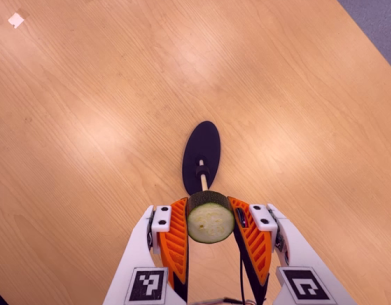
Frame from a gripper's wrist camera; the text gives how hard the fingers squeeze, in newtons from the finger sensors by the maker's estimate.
{"total": 10.7, "left": 9.9, "right": 11.6}